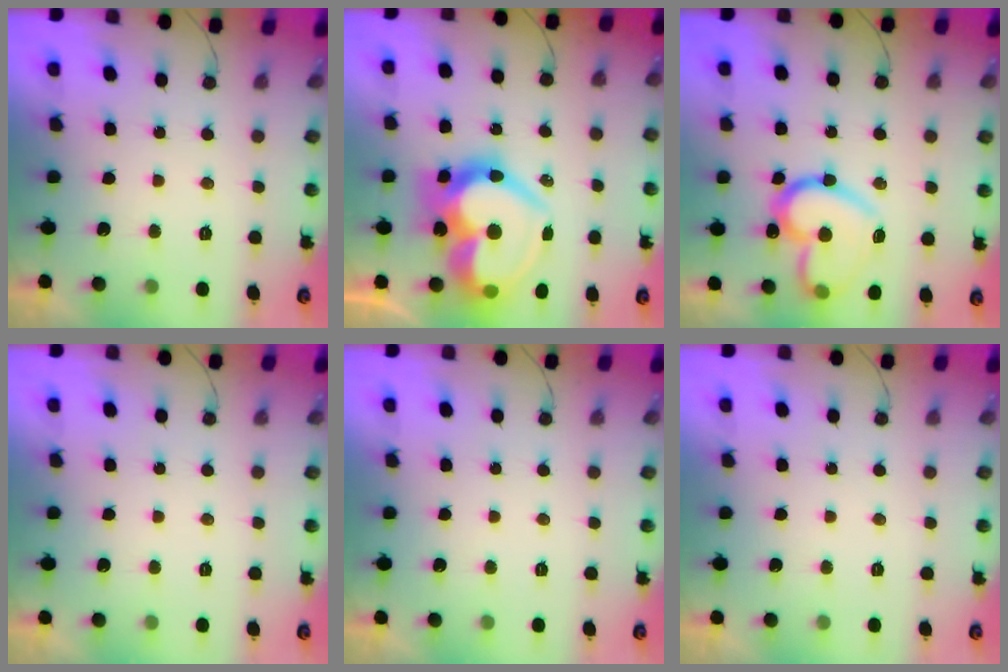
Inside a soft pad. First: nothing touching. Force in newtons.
{"total": 27.0, "press": 26.9, "slide": 2.6}
{"total": 18.9, "press": 18.9, "slide": 1.5}
{"total": 0.0}
{"total": 0.0}
{"total": 0.0}